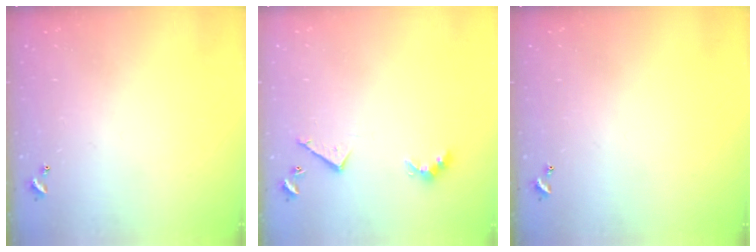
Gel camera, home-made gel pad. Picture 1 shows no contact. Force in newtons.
{"total": 4.5, "press": 4.5, "slide": 0.8}
{"total": 0.0}